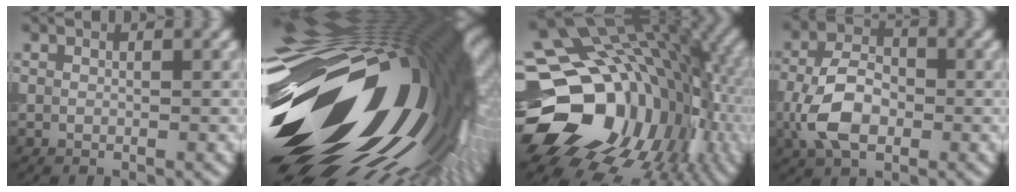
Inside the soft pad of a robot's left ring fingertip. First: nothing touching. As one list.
[{"total": 21.3, "force": [-1.1, 10.3, 18.6], "torque": [-0.314, -0.064, -0.016]}, {"total": 19.1, "force": [-1.7, 14.3, 12.5], "torque": [-0.229, -0.035, 0.005]}, {"total": 6.7, "force": [-1.6, 4.3, 4.9], "torque": [-0.108, 0.000, -0.034]}]